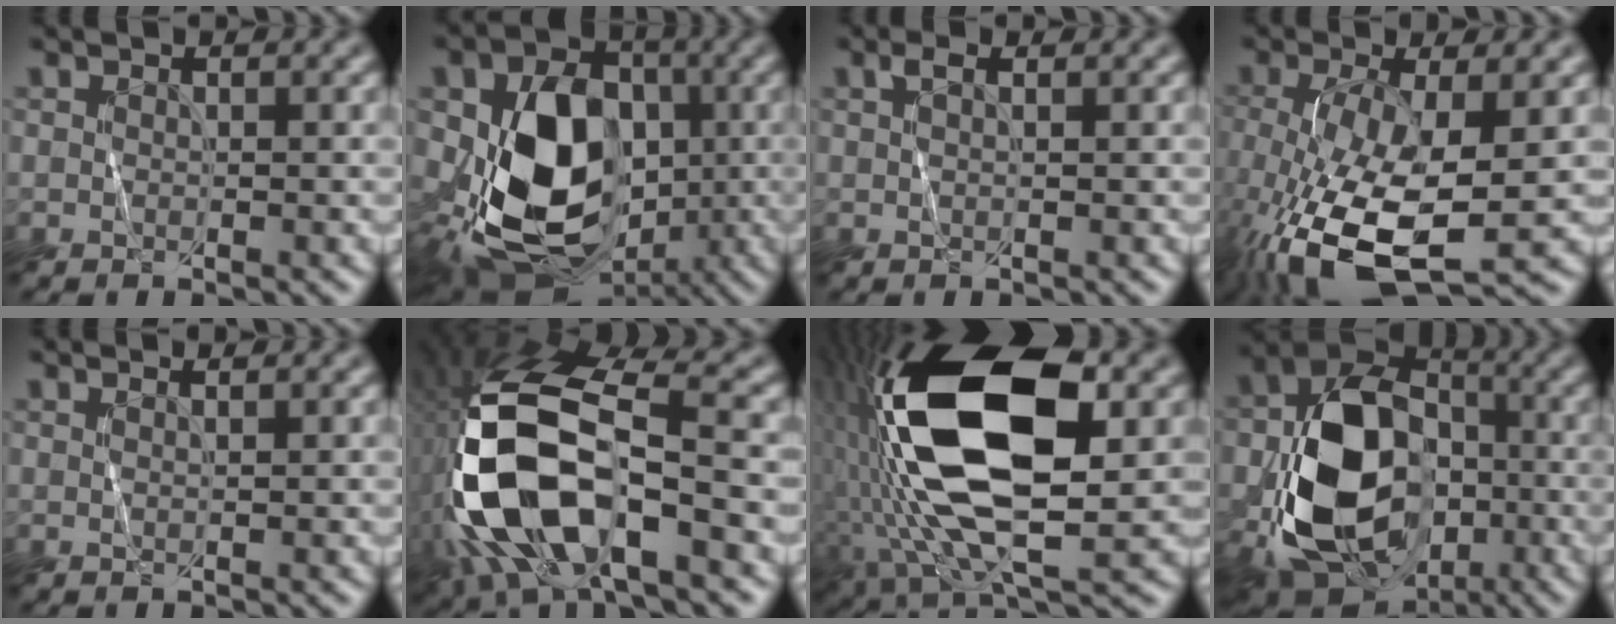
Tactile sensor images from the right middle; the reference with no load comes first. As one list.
[{"total": 12.4, "force": [-2.7, 8.7, 8.4], "torque": [-0.153, -0.017, -0.048]}, {"total": 1.2, "force": [0.5, 0.2, 1.1], "torque": [-0.026, 0.006, 0.010]}, {"total": 11.9, "force": [-4.1, 4.4, 10.3], "torque": [-0.226, -0.035, -0.064]}, {"total": 0.6, "force": [0.4, -0.3, 0.3], "torque": [-0.008, 0.000, 0.006]}, {"total": 15.5, "force": [-4.0, 6.7, 13.4], "torque": [-0.302, -0.001, -0.073]}, {"total": 16.3, "force": [0.3, 7.6, 14.4], "torque": [-0.296, 0.008, -0.002]}, {"total": 15.2, "force": [-3.8, 10.4, 10.5], "torque": [-0.186, -0.007, -0.073]}]